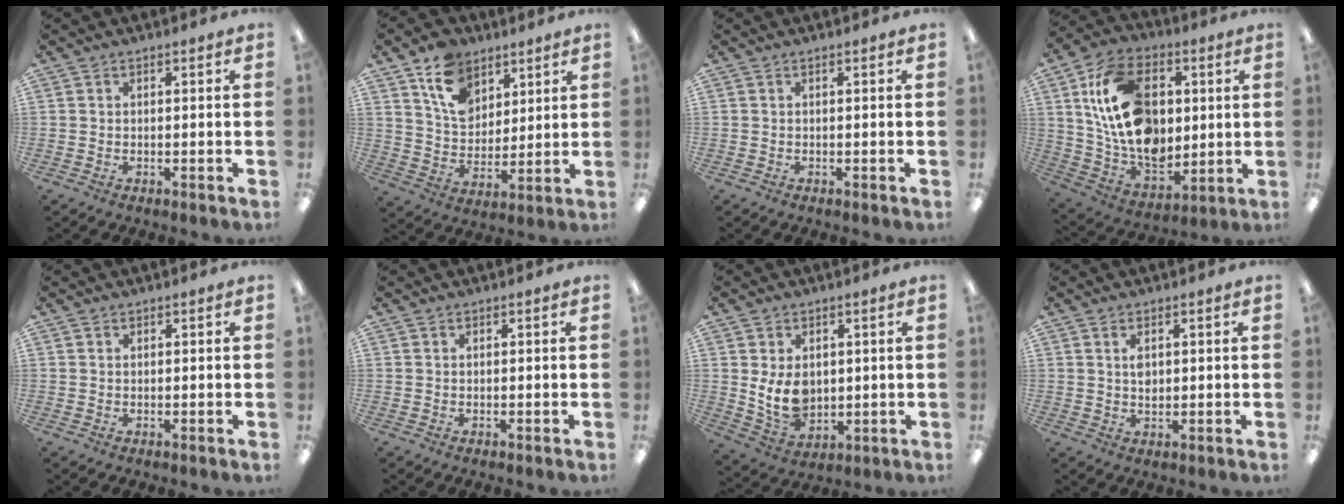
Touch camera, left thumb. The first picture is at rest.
{"total": 12.9, "force": [7.6, 9.1, 5.1], "torque": [-0.084, -0.032, 0.145]}
{"total": 0.0}
{"total": 21.3, "force": [4.8, 14.9, 14.4], "torque": [-0.282, -0.001, 0.089]}
{"total": 0.7, "force": [0.4, 0.6, 0.2], "torque": [-0.004, 0.003, 0.008]}
{"total": 0.5, "force": [0.3, 0.3, 0.3], "torque": [-0.005, 0.003, 0.005]}
{"total": 9.1, "force": [1.8, 6.8, 5.8], "torque": [-0.117, -0.008, 0.033]}
{"total": 2.9, "force": [1.1, 1.7, 2.0], "torque": [-0.029, -0.003, 0.016]}